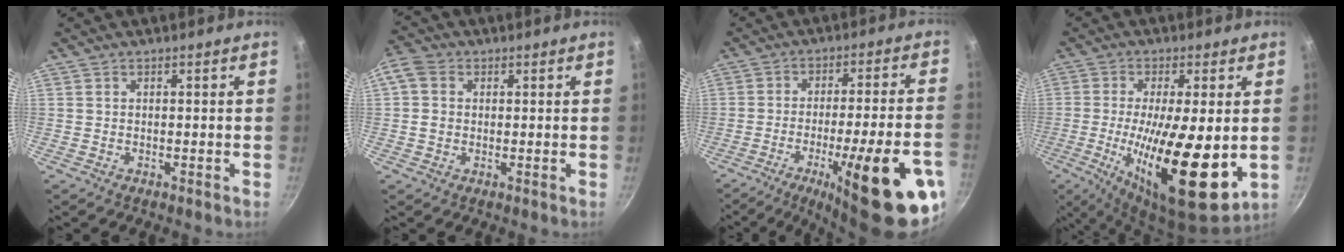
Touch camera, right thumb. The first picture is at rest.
{"total": 6.0, "force": [0.7, 5.0, 3.3], "torque": [-0.061, 0.009, 0.001]}
{"total": 24.4, "force": [-10.6, 5.3, 21.3], "torque": [-0.270, 0.029, -0.147]}
{"total": 18.2, "force": [-1.9, 5.1, 17.4], "torque": [-0.288, -0.019, -0.029]}